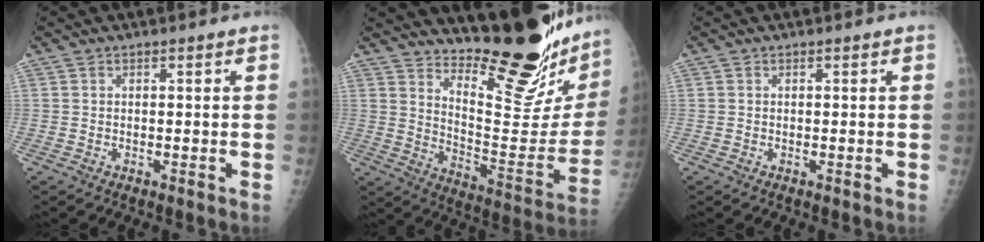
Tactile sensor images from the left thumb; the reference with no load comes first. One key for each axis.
{"total": 24.9, "fx": 20.0, "fy": 5.0, "fz": 13.8, "tx": -0.169, "ty": -0.172, "tz": 0.284}
{"total": 0.0}